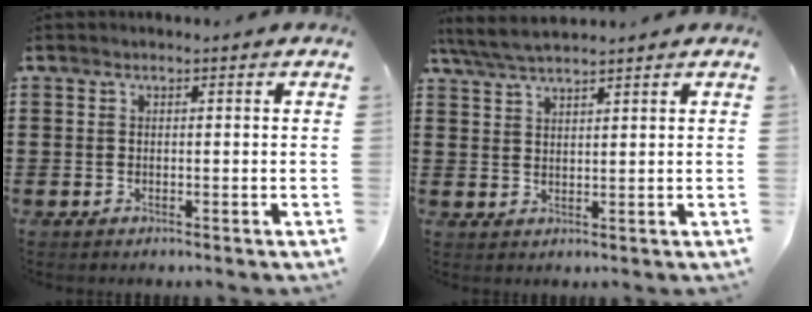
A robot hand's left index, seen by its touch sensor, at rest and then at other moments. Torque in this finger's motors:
{"motor_torque": [-2.05, -0.09, -1.05, -0.21]}